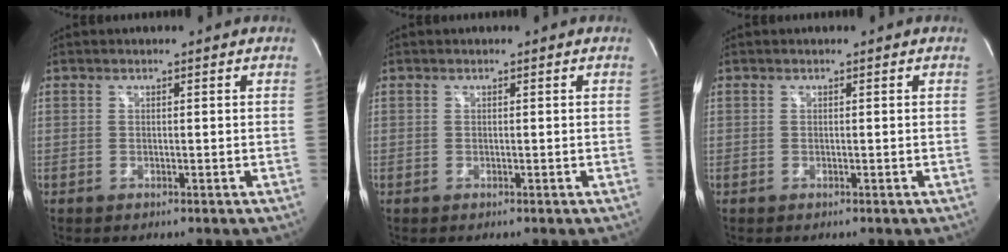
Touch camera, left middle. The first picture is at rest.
{"total": 0.0}
{"total": 0.0}